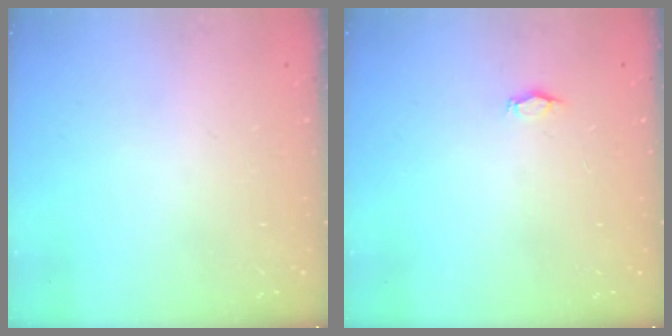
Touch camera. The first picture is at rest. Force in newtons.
{"total": 2.9, "press": 2.9, "slide": 0.5}